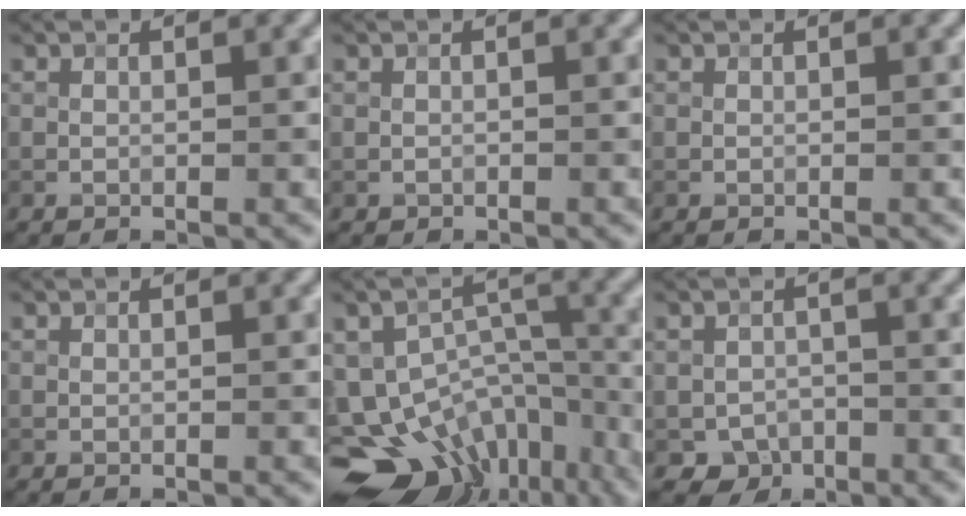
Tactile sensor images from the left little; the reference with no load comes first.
{"total": 0.0}
{"total": 0.0}
{"total": 0.0}
{"total": 15.2, "force": [-9.2, 10.2, 6.5], "torque": [-0.117, -0.021, -0.104]}
{"total": 2.8, "force": [-1.3, 2.3, 0.9], "torque": [-0.010, -0.005, -0.023]}